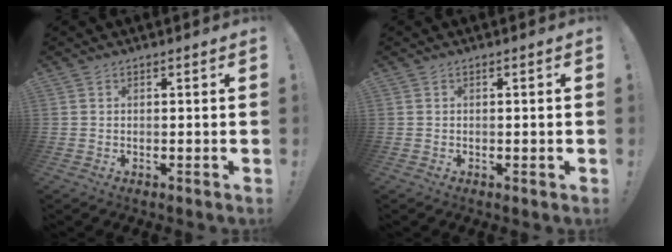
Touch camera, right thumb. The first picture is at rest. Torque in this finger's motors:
{"motor_torque": [-0.06, -0.02, 0.26, -0.18, 0.01]}